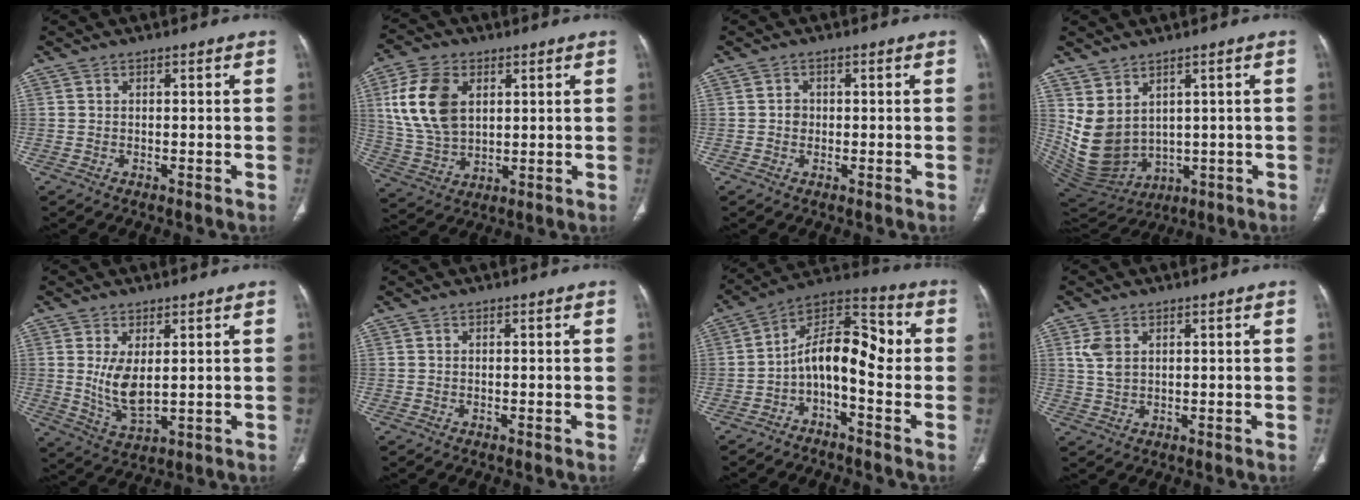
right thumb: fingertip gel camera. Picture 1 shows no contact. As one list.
[{"total": 14.1, "force": [3.8, 9.3, 9.8], "torque": [-0.179, -0.006, 0.078]}, {"total": 1.7, "force": [-0.2, 1.5, 0.7], "torque": [0.005, 0.007, -0.006]}, {"total": 11.8, "force": [2.4, 9.0, 7.4], "torque": [-0.131, -0.018, 0.088]}, {"total": 7.1, "force": [1.0, 3.4, 6.2], "torque": [-0.109, -0.019, 0.033]}, {"total": 0.0}, {"total": 12.1, "force": [-1.9, 6.0, 10.4], "torque": [-0.150, 0.068, -0.042]}, {"total": 3.8, "force": [1.3, 2.4, 2.6], "torque": [-0.054, 0.001, 0.034]}]